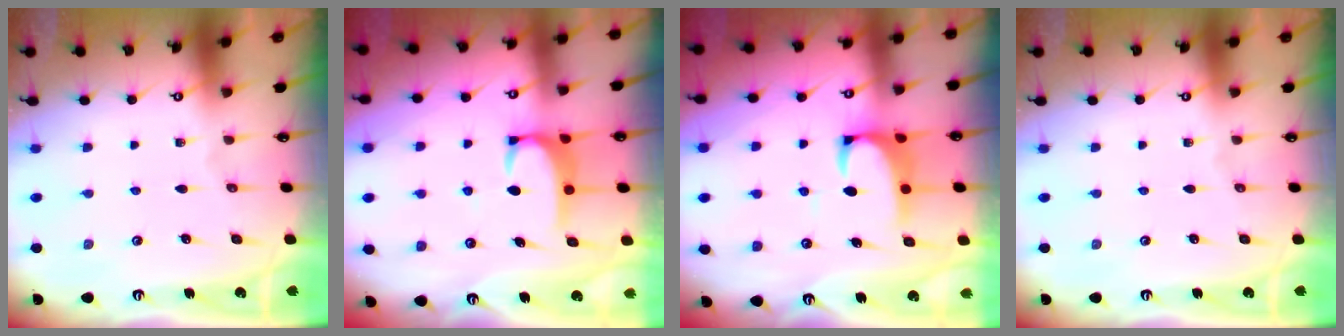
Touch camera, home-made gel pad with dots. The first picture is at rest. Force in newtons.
{"total": 2.7, "press": 2.7, "slide": 0.3}
{"total": 2.4, "press": 2.2, "slide": 0.9}
{"total": 0.0}